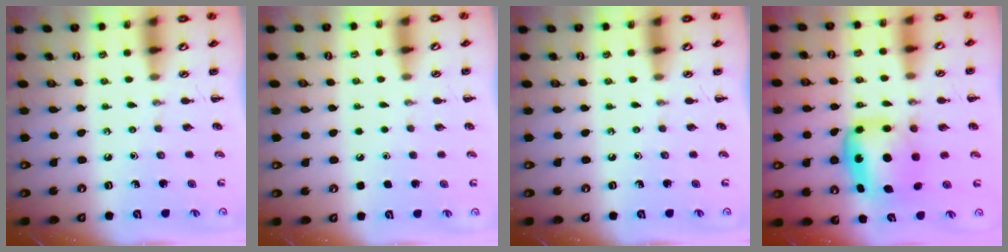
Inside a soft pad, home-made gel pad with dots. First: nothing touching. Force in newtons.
{"total": 1.6, "press": 1.6, "slide": 0.1}
{"total": 0.0}
{"total": 6.3, "press": 6.1, "slide": 1.5}